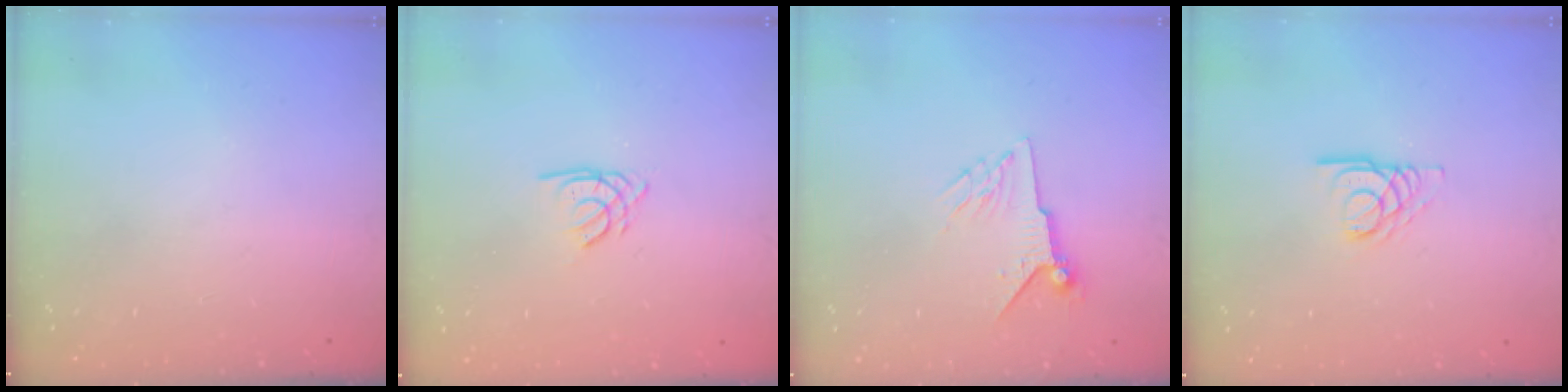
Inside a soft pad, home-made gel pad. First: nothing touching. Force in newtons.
{"total": 2.4, "press": 2.4, "slide": 0.1}
{"total": 8.0, "press": 7.9, "slide": 1.2}
{"total": 5.0, "press": 5.0, "slide": 0.4}